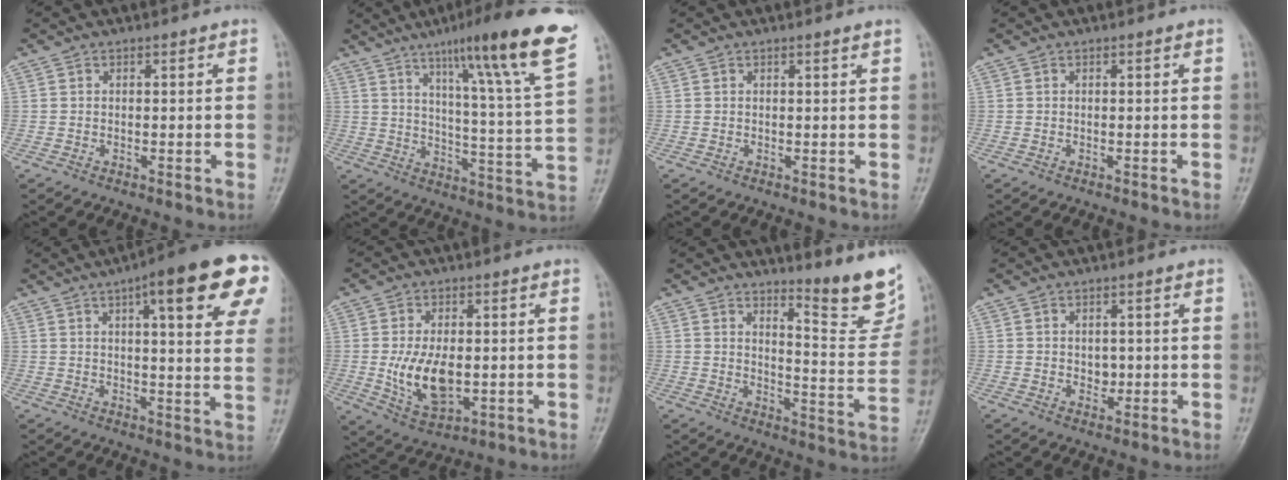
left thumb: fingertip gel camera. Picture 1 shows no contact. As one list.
[{"total": 21.3, "force": [13.1, 1.4, 16.7], "torque": [-0.223, -0.049, 0.186]}, {"total": 0.7, "force": [0.5, -0.1, 0.4], "torque": [-0.014, -0.004, 0.011]}, {"total": 0.0}, {"total": 21.0, "force": [9.7, 4.8, 18.0], "torque": [-0.223, -0.015, 0.117]}, {"total": 10.1, "force": [-0.6, 5.8, 8.2], "torque": [-0.141, -0.012, 0.001]}, {"total": 14.0, "force": [10.8, 2.7, 8.5], "torque": [-0.078, -0.099, 0.145]}, {"total": 2.1, "force": [0.2, 1.7, 1.2], "torque": [-0.007, -0.001, 0.006]}]